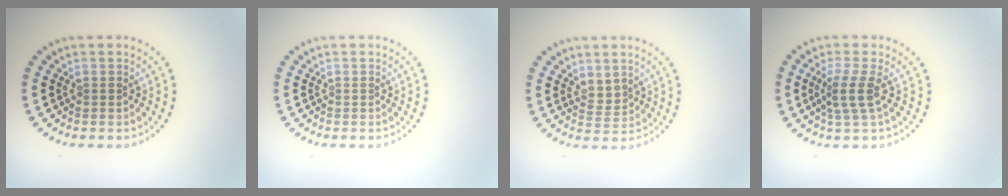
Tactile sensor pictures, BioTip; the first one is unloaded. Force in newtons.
{"total": 0.0}
{"total": 1.6, "press": 1.2, "slide": 1.0}
{"total": 2.5, "press": 1.9, "slide": 1.7}